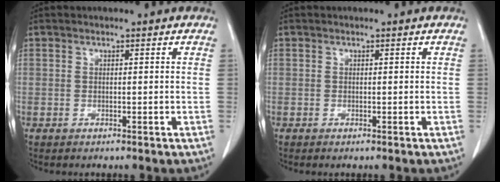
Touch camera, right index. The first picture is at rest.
{"total": 0.0}